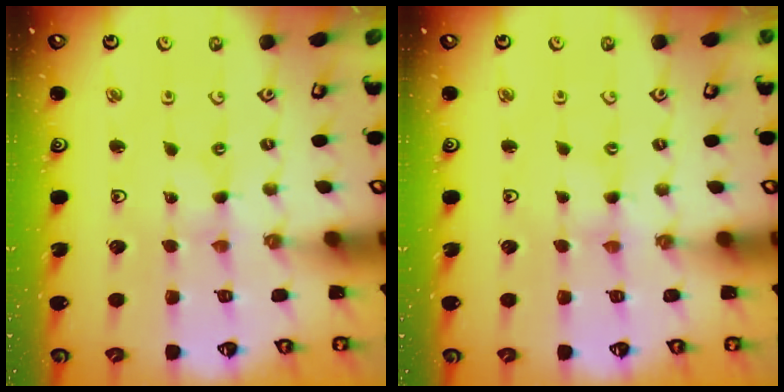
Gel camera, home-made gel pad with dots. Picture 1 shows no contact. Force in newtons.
{"total": 0.0}